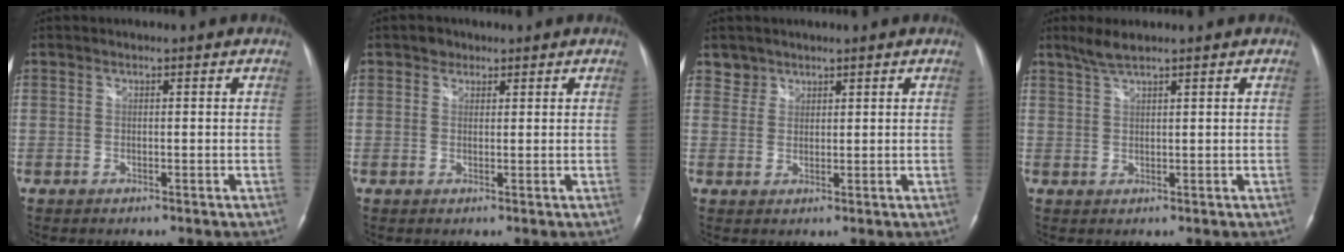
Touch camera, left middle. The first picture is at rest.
{"total": 1.7, "force": [1.1, 1.3, 0.3], "torque": [-0.005, 0.001, 0.014]}
{"total": 2.3, "force": [1.8, 1.4, -0.5], "torque": [0.019, 0.008, 0.027]}
{"total": 2.9, "force": [2.4, 0.0, 1.6], "torque": [-0.045, 0.006, 0.052]}